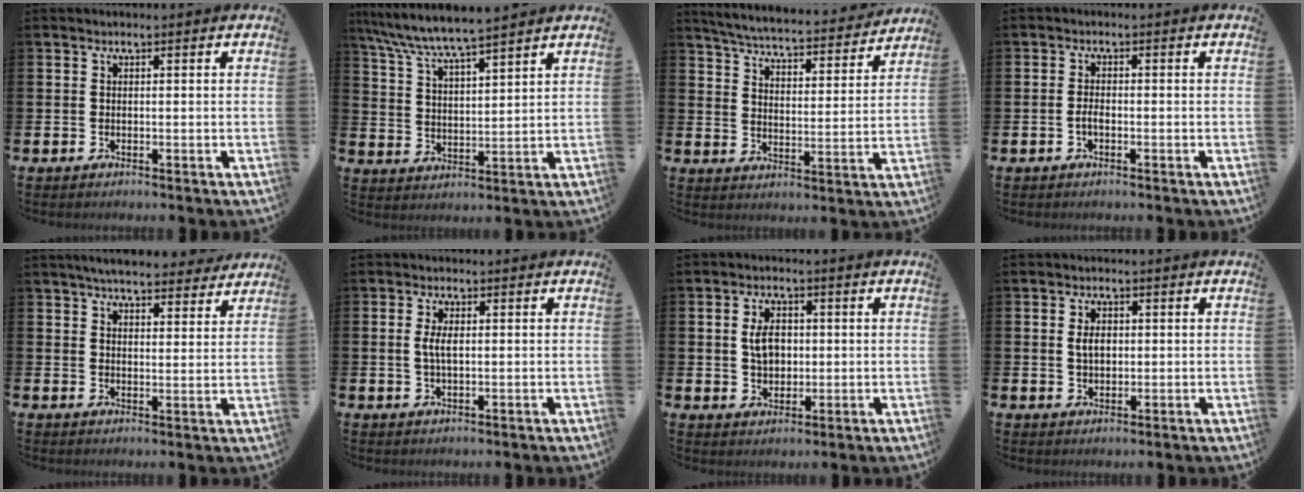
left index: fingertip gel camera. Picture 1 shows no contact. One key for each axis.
{"total": 6.6, "fx": 6.3, "fy": -0.1, "fz": 1.9, "tx": -0.065, "ty": -0.035, "tz": 0.110}
{"total": 5.7, "fx": 5.5, "fy": 0.4, "fz": 1.3, "tx": -0.050, "ty": -0.043, "tz": 0.092}
{"total": 1.4, "fx": -0.6, "fy": 0.6, "fz": 1.2, "tx": -0.016, "ty": -0.001, "tz": -0.014}
{"total": 6.0, "fx": 5.7, "fy": 1.0, "fz": 1.5, "tx": -0.034, "ty": -0.027, "tz": 0.101}
{"total": 2.9, "fx": 0.4, "fy": 1.2, "fz": 2.6, "tx": -0.047, "ty": 0.003, "tz": 0.003}
{"total": 4.5, "fx": 0.8, "fy": 3.0, "fz": 3.2, "tx": -0.047, "ty": 0.005, "tz": 0.007}
{"total": 2.7, "fx": 0.6, "fy": 1.7, "fz": 2.0, "tx": -0.019, "ty": 0.000, "tz": 0.004}